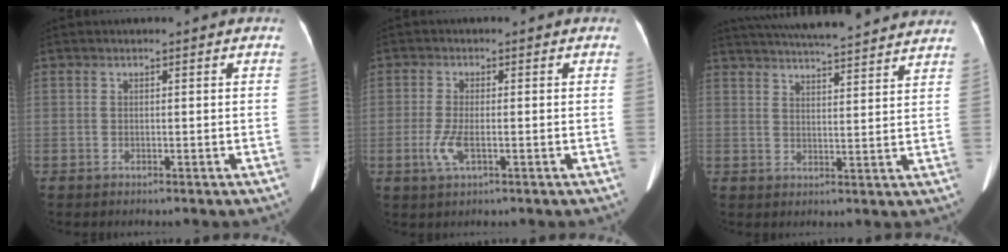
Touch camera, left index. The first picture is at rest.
{"total": 3.5, "force": [-1.2, 1.0, 3.2], "torque": [-0.078, -0.007, -0.022]}
{"total": 21.9, "force": [19.9, 2.2, 9.0], "torque": [-0.148, 0.022, 0.262]}